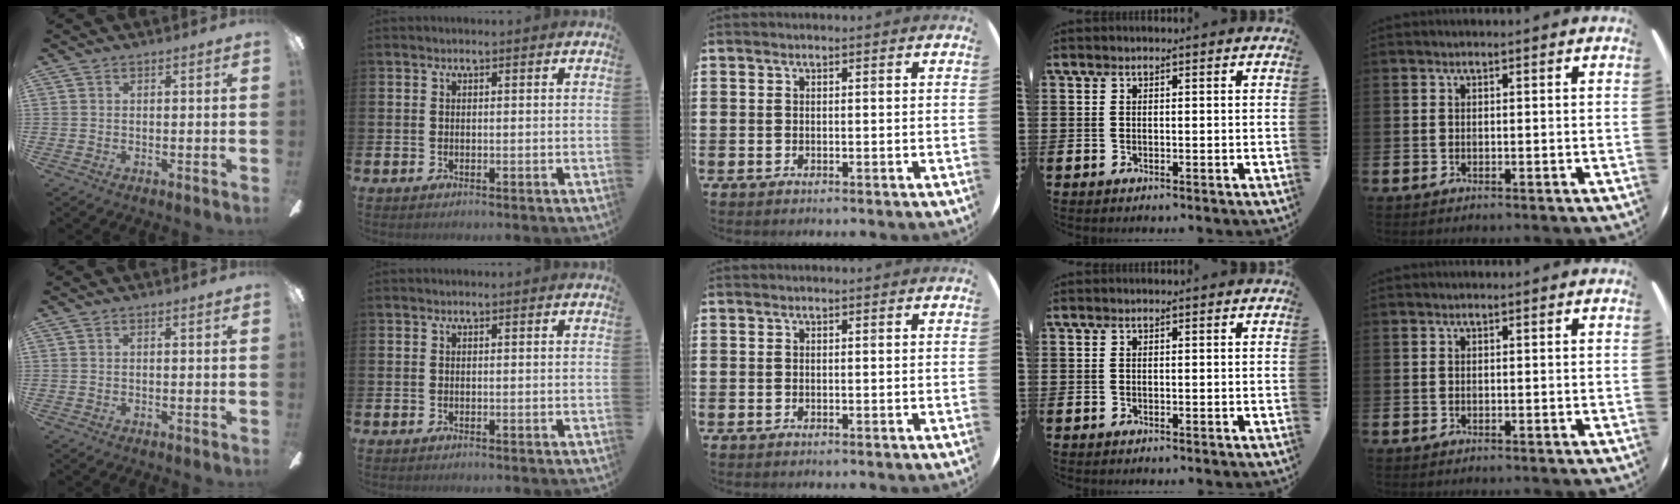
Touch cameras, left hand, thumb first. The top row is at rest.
{}